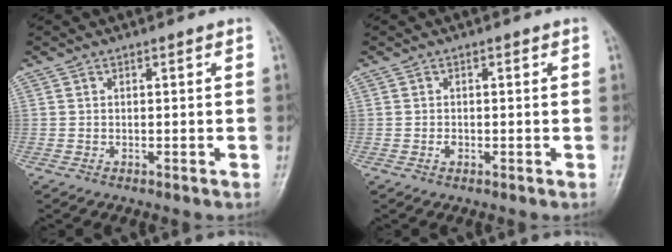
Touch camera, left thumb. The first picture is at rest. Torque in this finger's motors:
{"motor_torque": [0.21, 0.34, 0.33, -0.09, 0.01]}